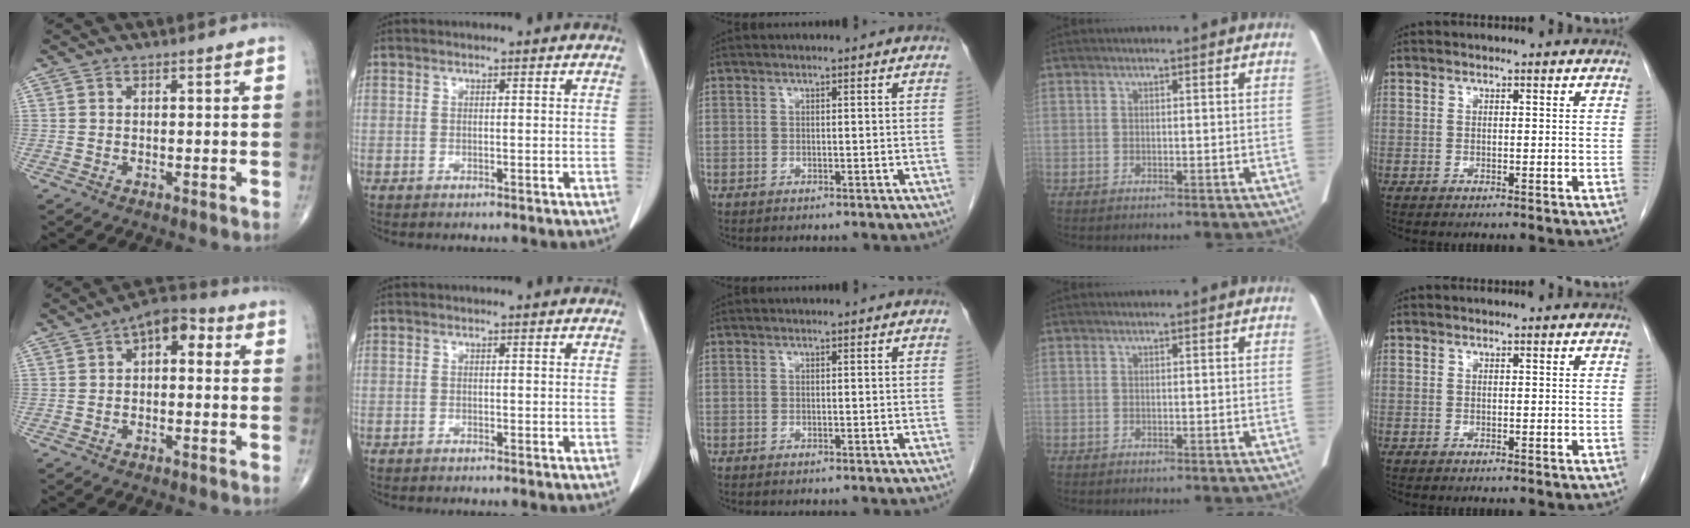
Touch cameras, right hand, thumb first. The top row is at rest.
{"thumb": {"total": 7.3, "force": [1.5, 4.1, 5.8], "torque": [-0.061, 0.026, 0.009]}}